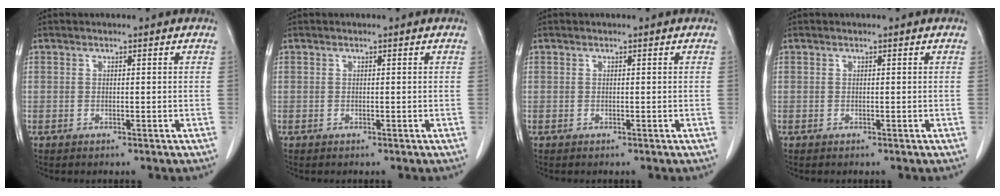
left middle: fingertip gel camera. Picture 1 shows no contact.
{"total": 0.0}
{"total": 0.0}
{"total": 0.0}